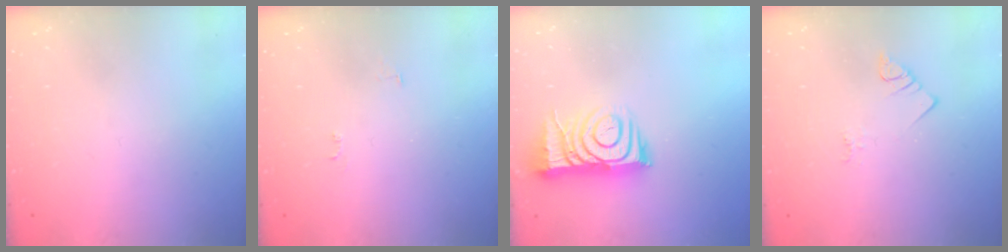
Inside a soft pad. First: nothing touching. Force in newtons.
{"total": 4.5, "press": 4.5, "slide": 0.5}
{"total": 11.3, "press": 11.2, "slide": 1.0}
{"total": 2.3, "press": 2.3, "slide": 0.4}